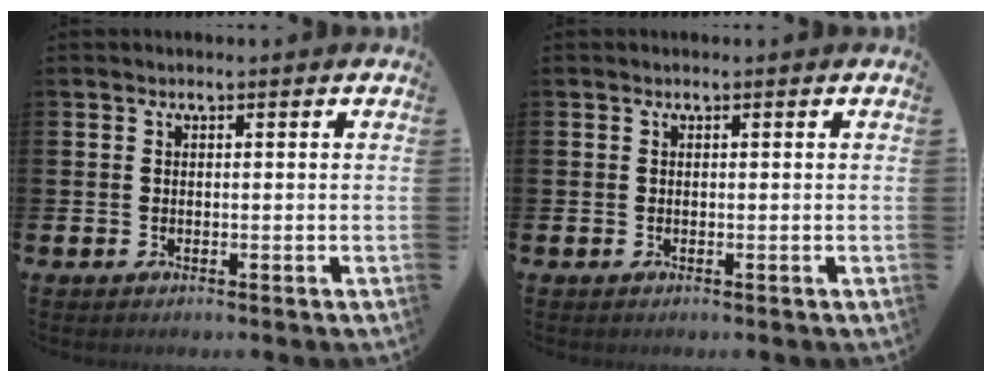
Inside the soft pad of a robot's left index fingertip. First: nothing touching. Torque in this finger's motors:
{"motor_torque": [-0.06, 0.05, 0.00, 0.00]}